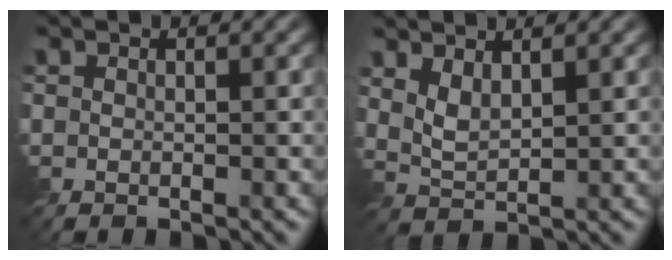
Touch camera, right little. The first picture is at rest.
{"total": 2.2, "force": [1.3, 0.9, 1.6], "torque": [-0.042, -0.007, 0.029]}